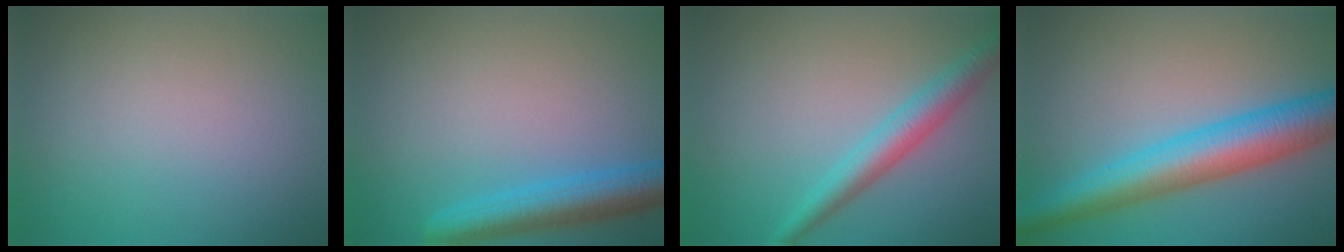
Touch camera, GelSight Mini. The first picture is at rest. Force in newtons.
{"total": 4.5, "press": 4.5, "slide": 0.2}
{"total": 3.5, "press": 3.5, "slide": 0.0}
{"total": 7.4, "press": 7.4, "slide": 0.1}